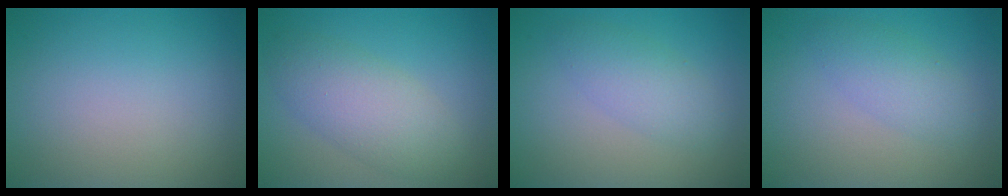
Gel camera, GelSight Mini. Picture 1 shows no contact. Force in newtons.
{"total": 4.9, "press": 4.9, "slide": 0.0}
{"total": 2.8, "press": 2.8, "slide": 0.1}
{"total": 2.7, "press": 2.7, "slide": 0.0}